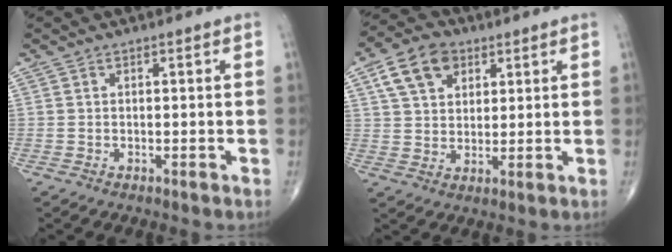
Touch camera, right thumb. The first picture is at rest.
{"total": 10.1, "force": [4.5, 6.9, 5.8], "torque": [-0.086, -0.003, 0.076]}